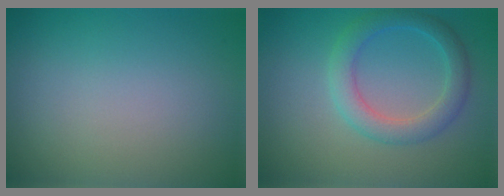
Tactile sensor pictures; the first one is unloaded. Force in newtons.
{"total": 3.4, "press": 3.4, "slide": 0.2}